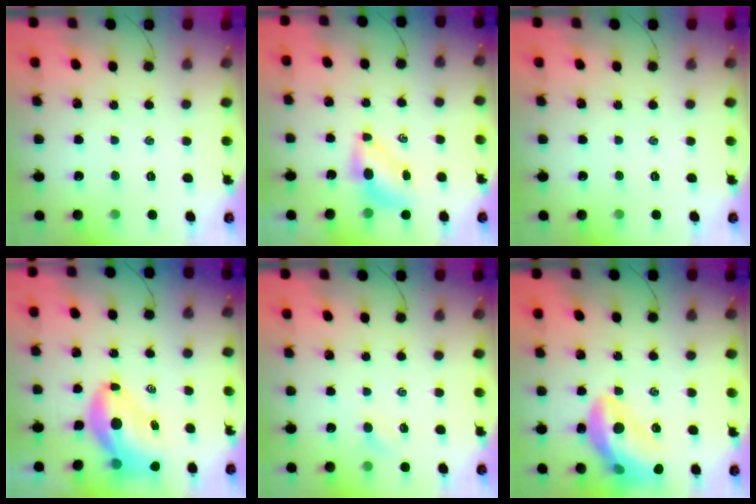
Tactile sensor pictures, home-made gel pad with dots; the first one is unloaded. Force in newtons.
{"total": 5.5, "press": 5.4, "slide": 0.5}
{"total": 0.0}
{"total": 10.2, "press": 9.7, "slide": 3.1}
{"total": 2.4, "press": 2.3, "slide": 0.7}
{"total": 16.4, "press": 16.0, "slide": 3.3}